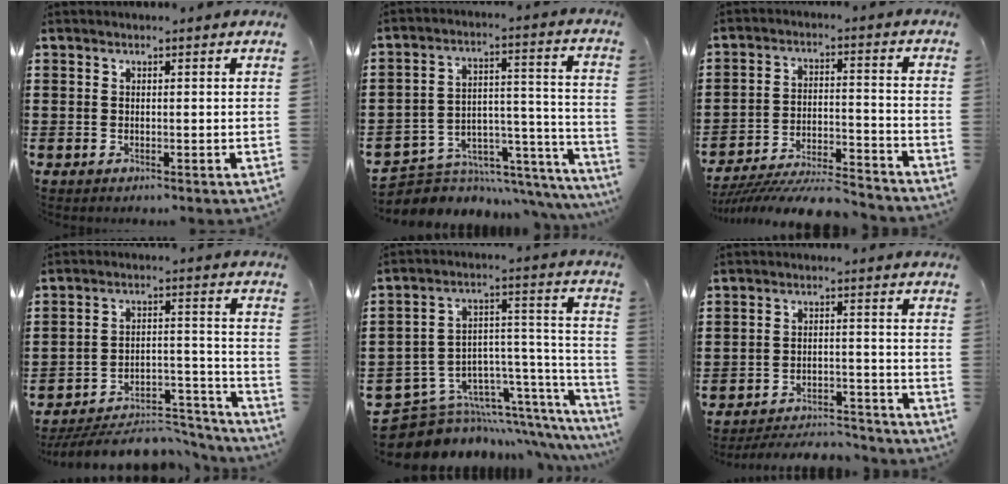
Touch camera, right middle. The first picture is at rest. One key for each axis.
{"total": 4.5, "fx": -3.9, "fy": 2.3, "fz": 0.6, "tx": -0.020, "ty": -0.004, "tz": -0.075}
{"total": 7.8, "fx": -7.4, "fy": 0.6, "fz": 2.5, "tx": -0.042, "ty": 0.006, "tz": -0.142}
{"total": 7.3, "fx": -6.8, "fy": 1.5, "fz": 2.4, "tx": -0.036, "ty": 0.016, "tz": -0.129}
{"total": 8.0, "fx": -5.9, "fy": 4.8, "fz": 2.5, "tx": -0.058, "ty": -0.019, "tz": -0.099}
{"total": 4.5, "fx": -4.4, "fy": 0.6, "fz": 0.5, "tx": -0.018, "ty": 0.003, "tz": -0.095}